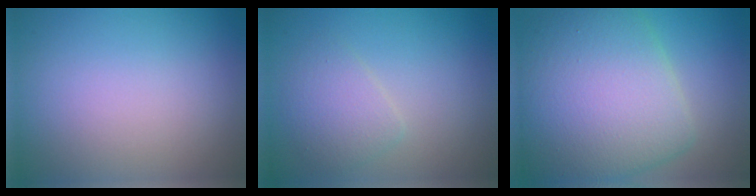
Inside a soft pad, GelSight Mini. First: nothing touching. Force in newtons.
{"total": 2.4, "press": 2.4, "slide": 0.1}
{"total": 10.7, "press": 10.7, "slide": 0.3}